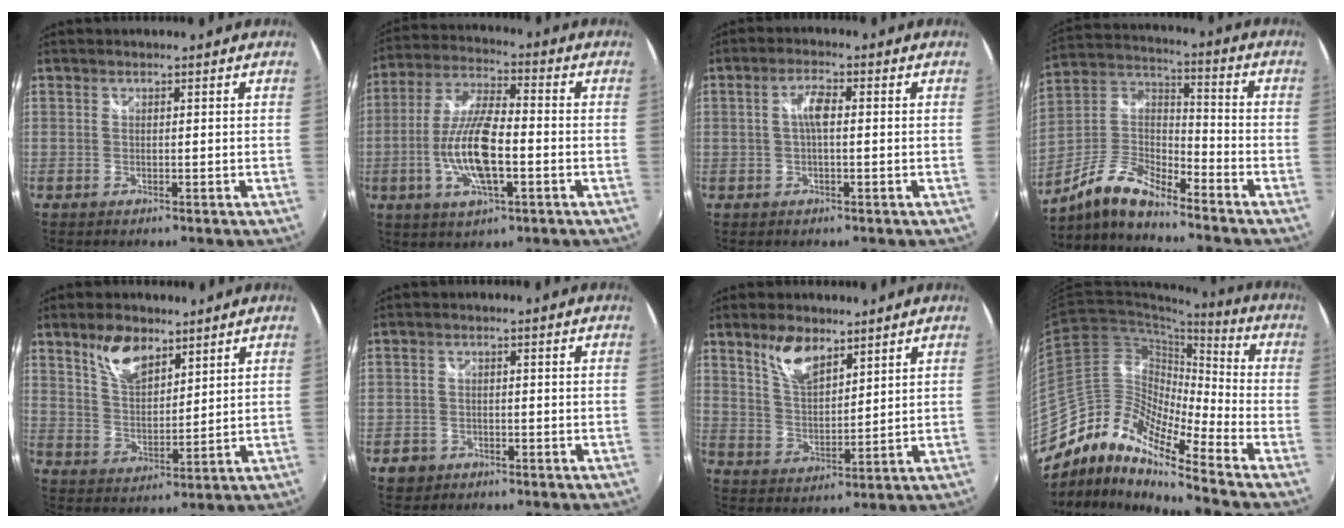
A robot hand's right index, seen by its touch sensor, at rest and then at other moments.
{"total": 13.3, "force": [-3.3, 4.2, 12.2], "torque": [-0.251, -0.003, -0.062]}
{"total": 3.4, "force": [0.1, 1.1, 3.2], "torque": [-0.063, 0.007, 0.002]}
{"total": 11.1, "force": [-8.6, 2.8, 6.4], "torque": [-0.148, 0.013, -0.176]}
{"total": 8.4, "force": [5.6, 3.9, 4.8], "torque": [-0.083, 0.008, 0.108]}
{"total": 2.2, "force": [-1.3, 1.7, 0.5], "torque": [-0.015, -0.002, -0.022]}
{"total": 7.9, "force": [5.4, 3.3, 4.7], "torque": [-0.084, 0.006, 0.107]}
{"total": 11.0, "force": [-7.2, 2.9, 7.7], "torque": [-0.131, 0.022, -0.163]}